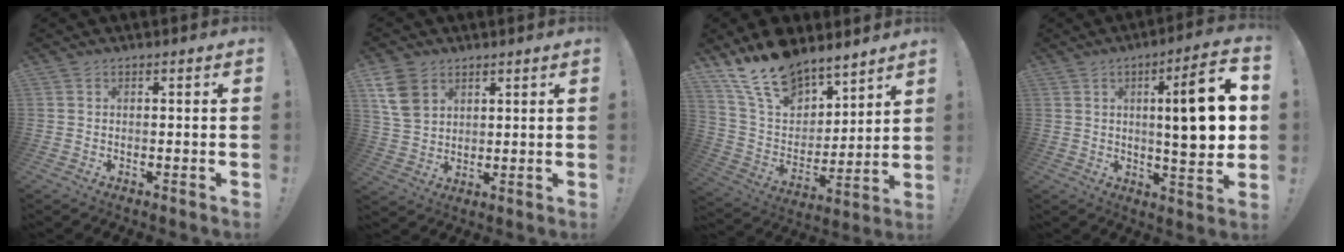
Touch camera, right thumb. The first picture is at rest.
{"total": 10.3, "force": [5.2, 7.5, 4.7], "torque": [-0.091, -0.012, 0.107]}
{"total": 17.7, "force": [14.4, 7.9, 6.7], "torque": [-0.149, -0.097, 0.272]}
{"total": 16.5, "force": [2.5, 3.2, 16.0], "torque": [-0.222, -0.011, 0.024]}